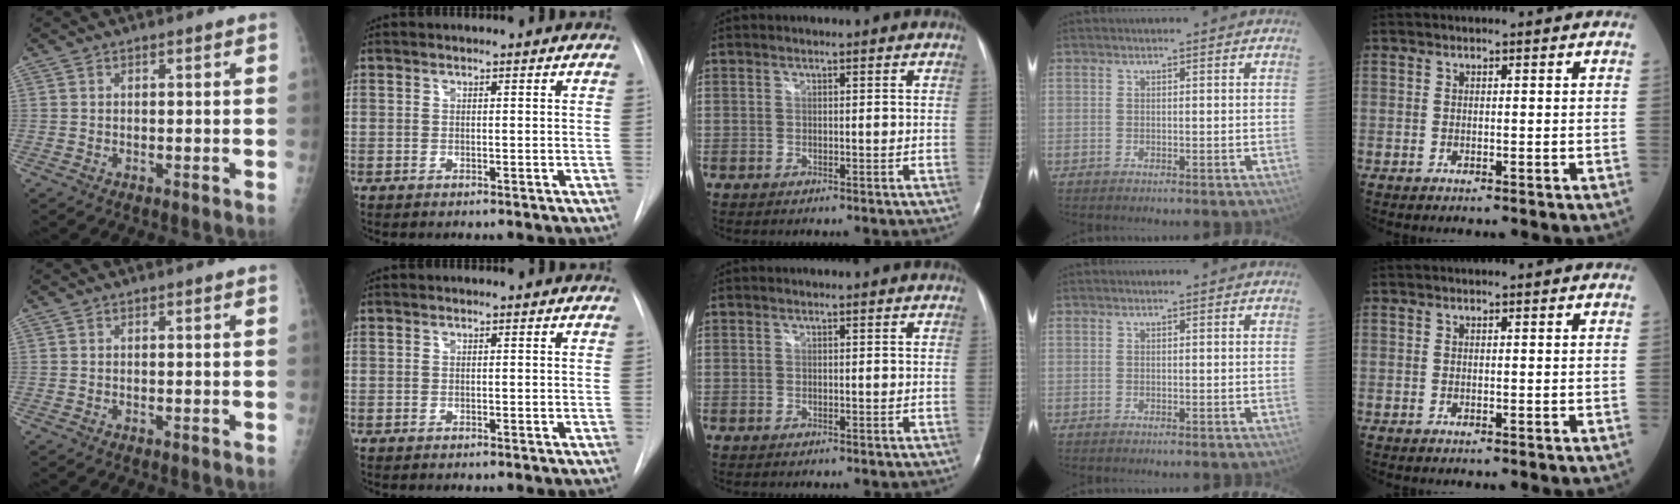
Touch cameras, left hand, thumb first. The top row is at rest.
{}